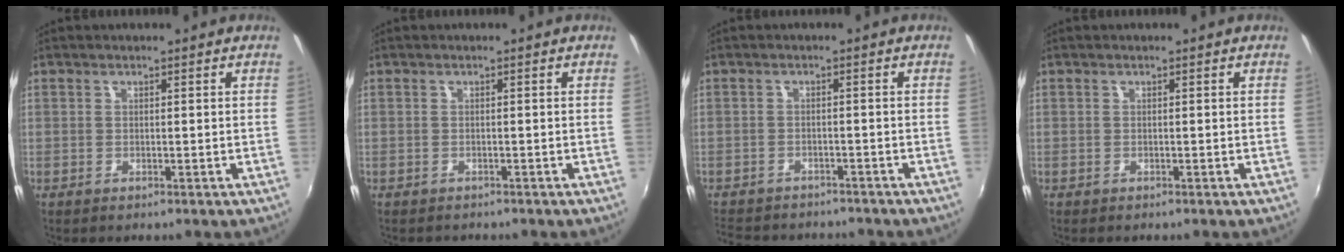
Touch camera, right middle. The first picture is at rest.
{"total": 1.2, "force": [-1.1, 0.6, 0.1], "torque": [-0.008, -0.003, -0.016]}
{"total": 10.7, "force": [-9.3, 3.9, 3.5], "torque": [-0.091, -0.017, -0.138]}
{"total": 0.0}